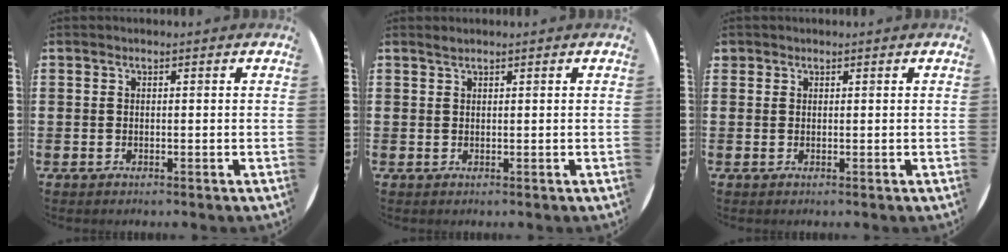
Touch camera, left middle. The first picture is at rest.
{"total": 0.6, "force": [0.6, 0.0, 0.2], "torque": [-0.004, -0.001, 0.012]}
{"total": 0.6, "force": [0.5, 0.2, -0.1], "torque": [0.002, 0.004, 0.010]}